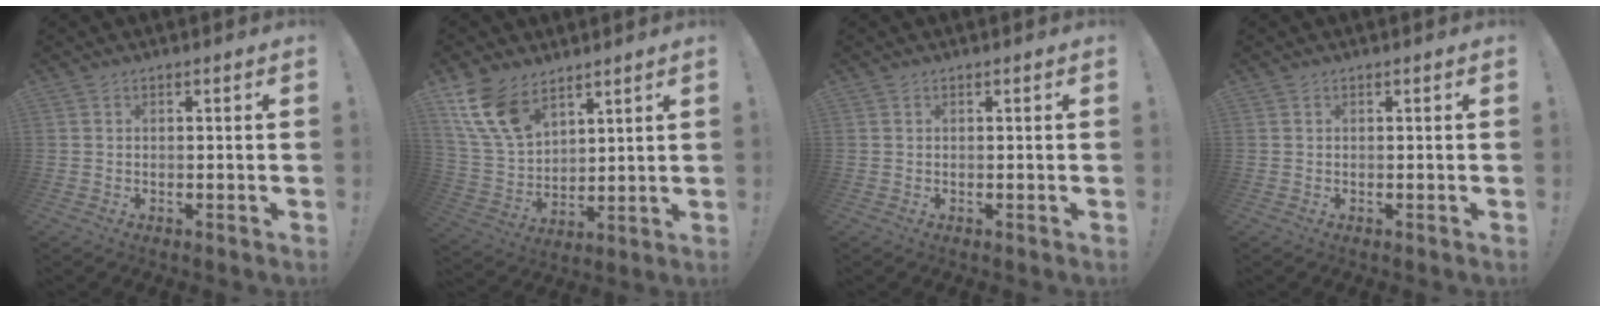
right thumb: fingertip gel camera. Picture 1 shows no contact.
{"total": 14.0, "force": [9.0, 8.1, 7.2], "torque": [-0.150, -0.046, 0.176]}
{"total": 0.0}
{"total": 0.0}